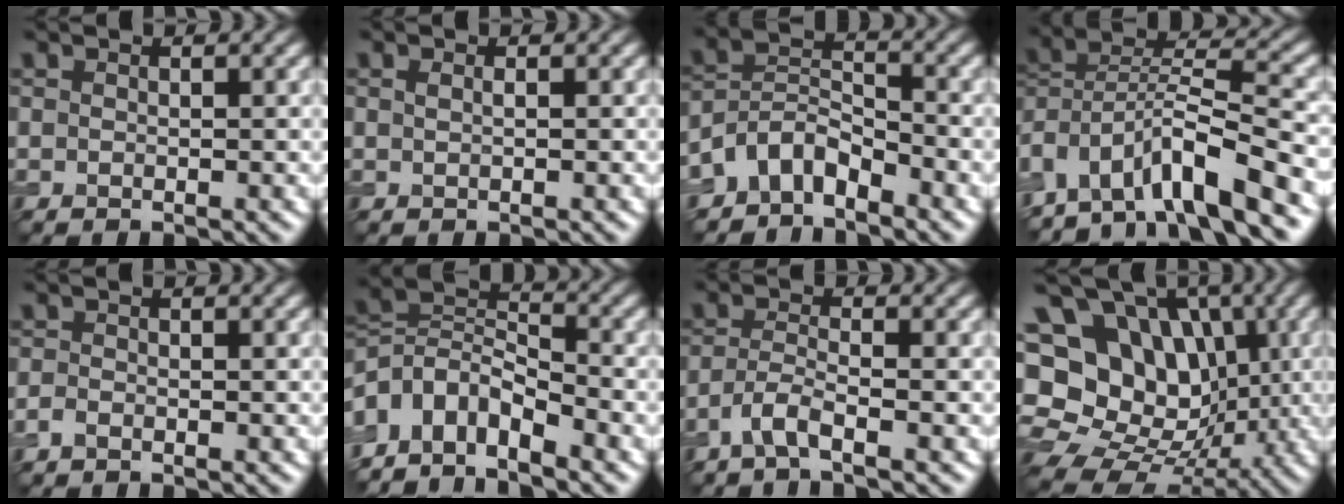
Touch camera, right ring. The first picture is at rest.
{"total": 0.5, "force": [0.3, 0.2, 0.4], "torque": [-0.010, 0.002, 0.005]}
{"total": 4.2, "force": [-3.3, 2.0, 1.7], "torque": [-0.027, 0.006, -0.075]}
{"total": 10.5, "force": [-7.5, 2.3, 7.0], "torque": [-0.104, 0.019, -0.135]}
{"total": 0.9, "force": [-0.8, 0.3, 0.3], "torque": [-0.007, -0.006, -0.017]}
{"total": 6.3, "force": [-4.4, 3.0, 3.4], "torque": [-0.055, 0.002, -0.097]}
{"total": 2.6, "force": [-1.6, 0.4, 2.0], "torque": [-0.041, 0.002, -0.042]}
{"total": 17.7, "force": [4.0, 14.6, 9.1], "torque": [-0.205, 0.045, 0.055]}